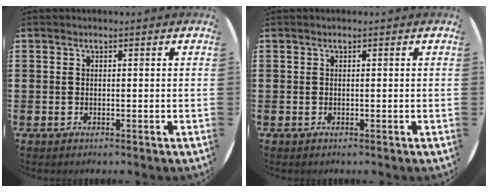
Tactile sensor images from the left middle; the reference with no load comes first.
{"total": 0.0}